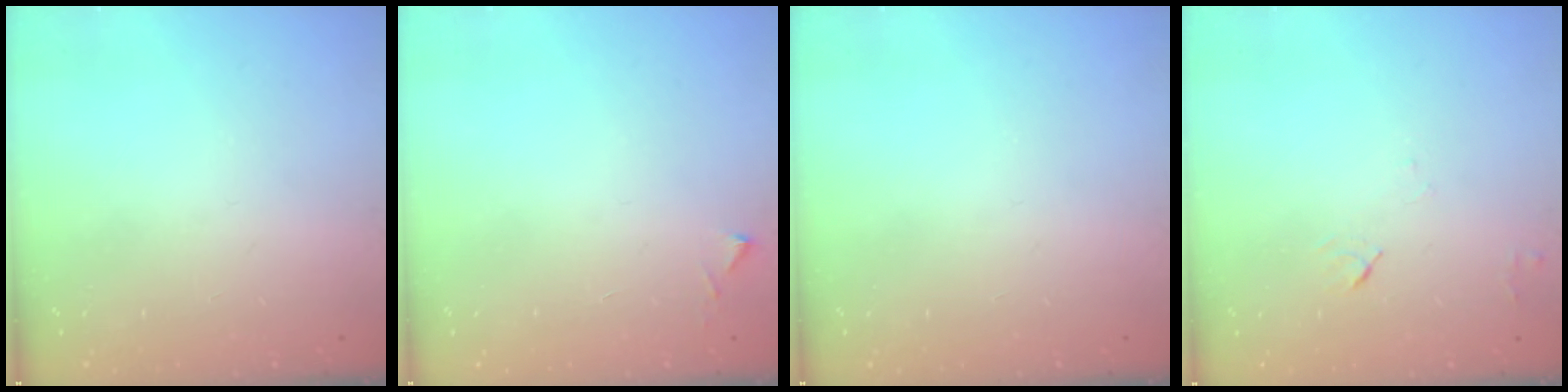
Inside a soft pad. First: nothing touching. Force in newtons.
{"total": 4.8, "press": 4.8, "slide": 0.6}
{"total": 0.0}
{"total": 4.6, "press": 4.5, "slide": 0.6}